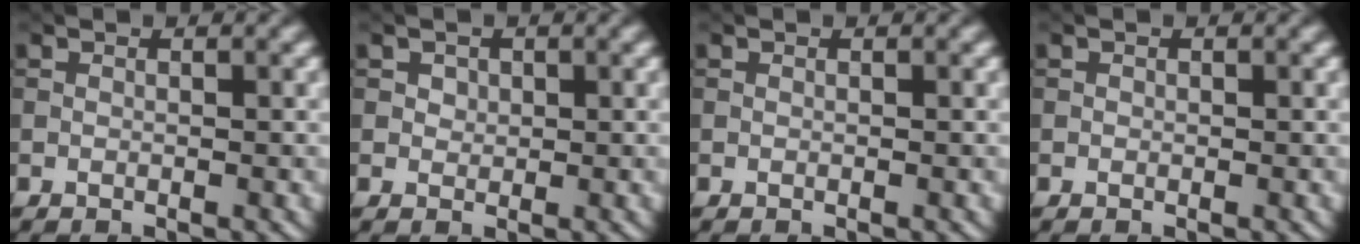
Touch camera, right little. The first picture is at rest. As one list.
[{"total": 1.0, "force": [0.4, 0.9, 0.3], "torque": [-0.002, -0.003, 0.007]}, {"total": 0.0}, {"total": 0.0}]